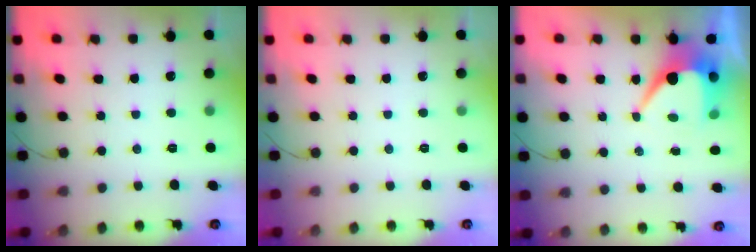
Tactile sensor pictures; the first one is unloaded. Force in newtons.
{"total": 0.0}
{"total": 8.0, "press": 8.0, "slide": 0.6}